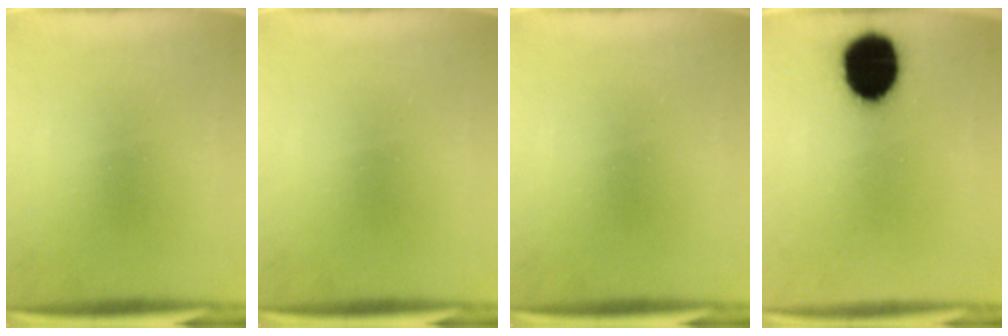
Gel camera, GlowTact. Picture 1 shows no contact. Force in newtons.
{"total": 0.0}
{"total": 0.0}
{"total": 15.9}